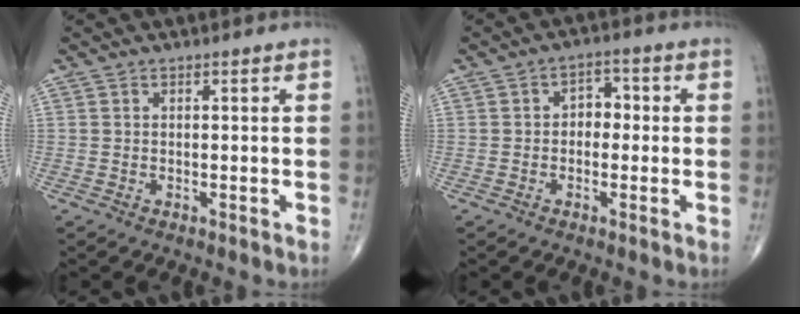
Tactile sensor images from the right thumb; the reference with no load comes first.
{"total": 4.2, "force": [0.0, 3.0, 2.9], "torque": [-0.019, 0.016, -0.008]}